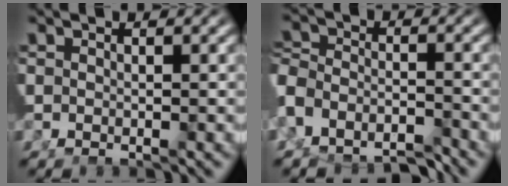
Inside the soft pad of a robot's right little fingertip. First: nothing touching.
{"total": 3.6, "force": [-2.7, 1.9, 1.5], "torque": [-0.038, -0.015, -0.043]}